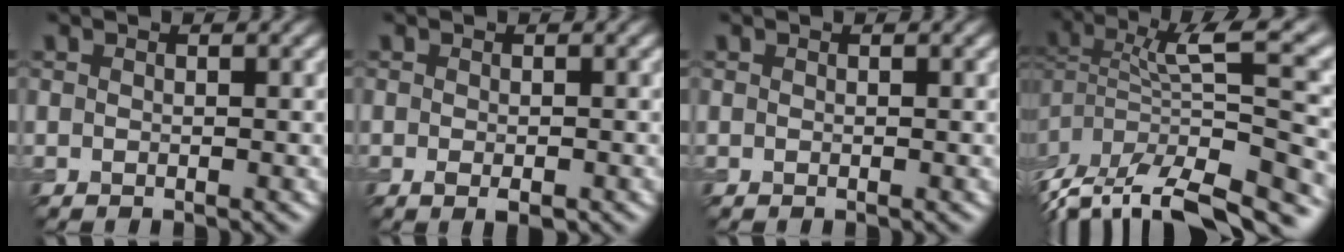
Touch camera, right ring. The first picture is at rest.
{"total": 1.5, "force": [-0.7, 0.5, 1.2], "torque": [-0.025, -0.003, -0.010]}
{"total": 0.0}
{"total": 11.0, "force": [-6.0, 3.7, 8.5], "torque": [-0.151, 0.019, -0.093]}